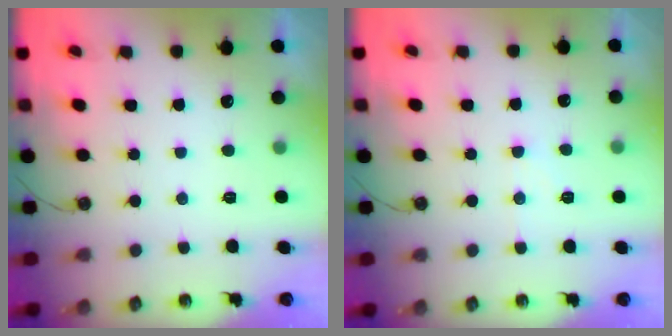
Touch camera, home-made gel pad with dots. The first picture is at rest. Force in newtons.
{"total": 7.2, "press": 7.2, "slide": 0.7}